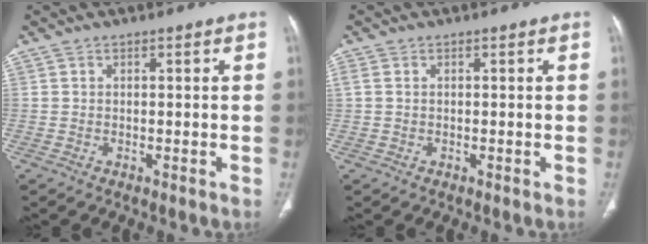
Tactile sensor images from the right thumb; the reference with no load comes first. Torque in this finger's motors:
{"motor_torque": [0.62, 0.72, 0.38, -0.46, 0.13]}